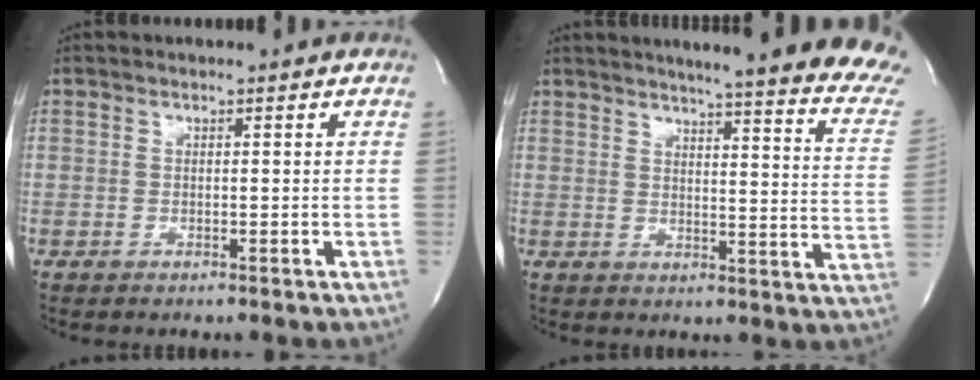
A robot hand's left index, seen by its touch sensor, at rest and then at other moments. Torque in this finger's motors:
{"motor_torque": [0.14, -0.24, 0.63, 0.13]}